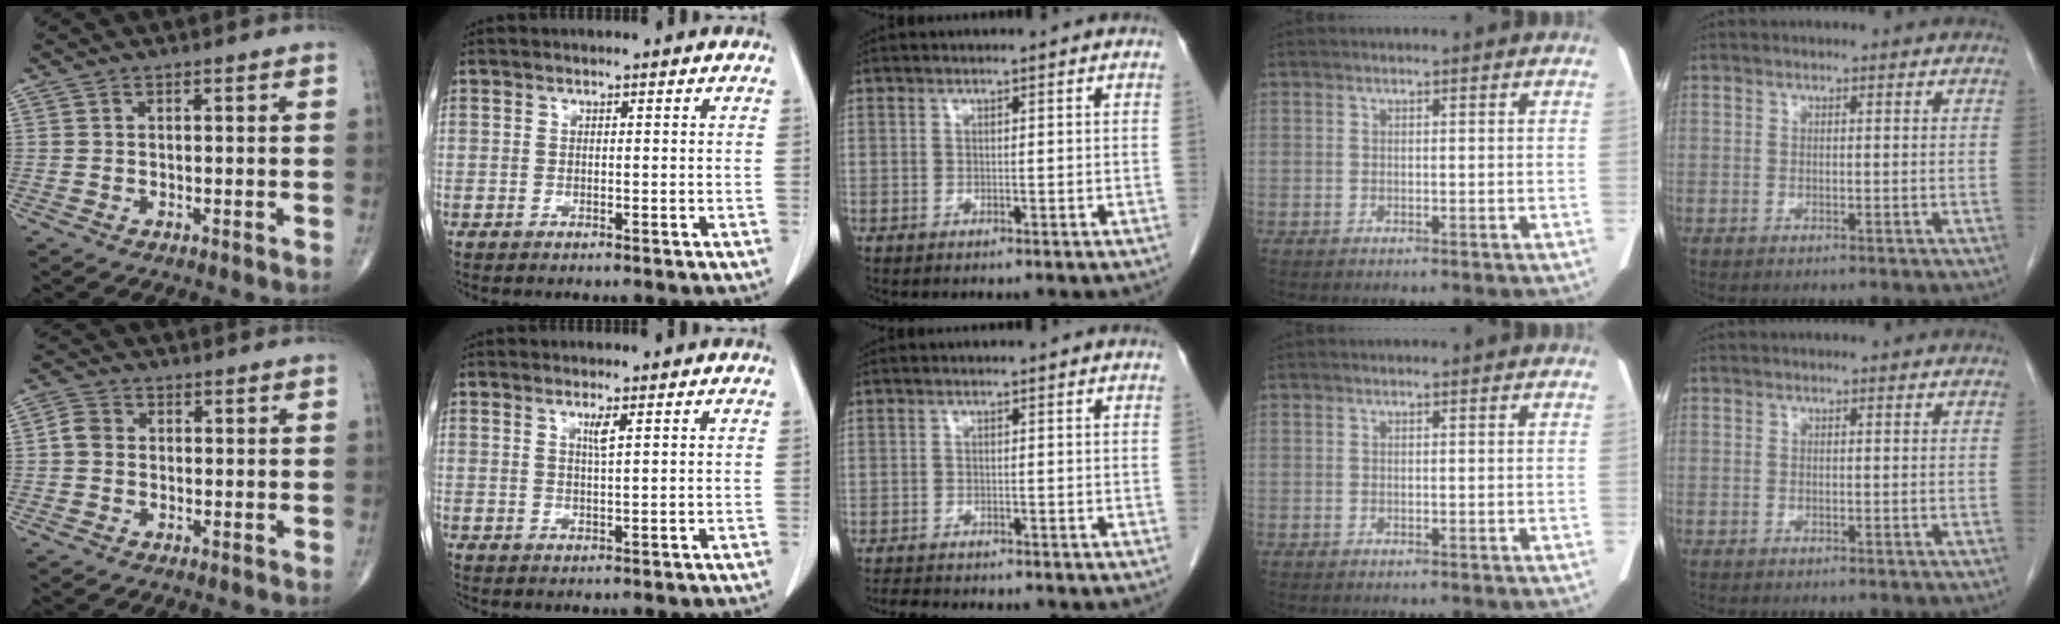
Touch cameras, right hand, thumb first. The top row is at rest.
{"thumb": {"total": 2.9, "force": [-0.1, 2.4, 1.5], "torque": [-0.023, 0.009, -0.008]}, "index": {"total": 1.6, "force": [0.8, -0.2, 1.4], "torque": [-0.030, -0.004, 0.016]}, "middle": {"total": 4.7, "force": [-4.2, 1.2, 1.7], "torque": [-0.030, -0.009, -0.062]}}